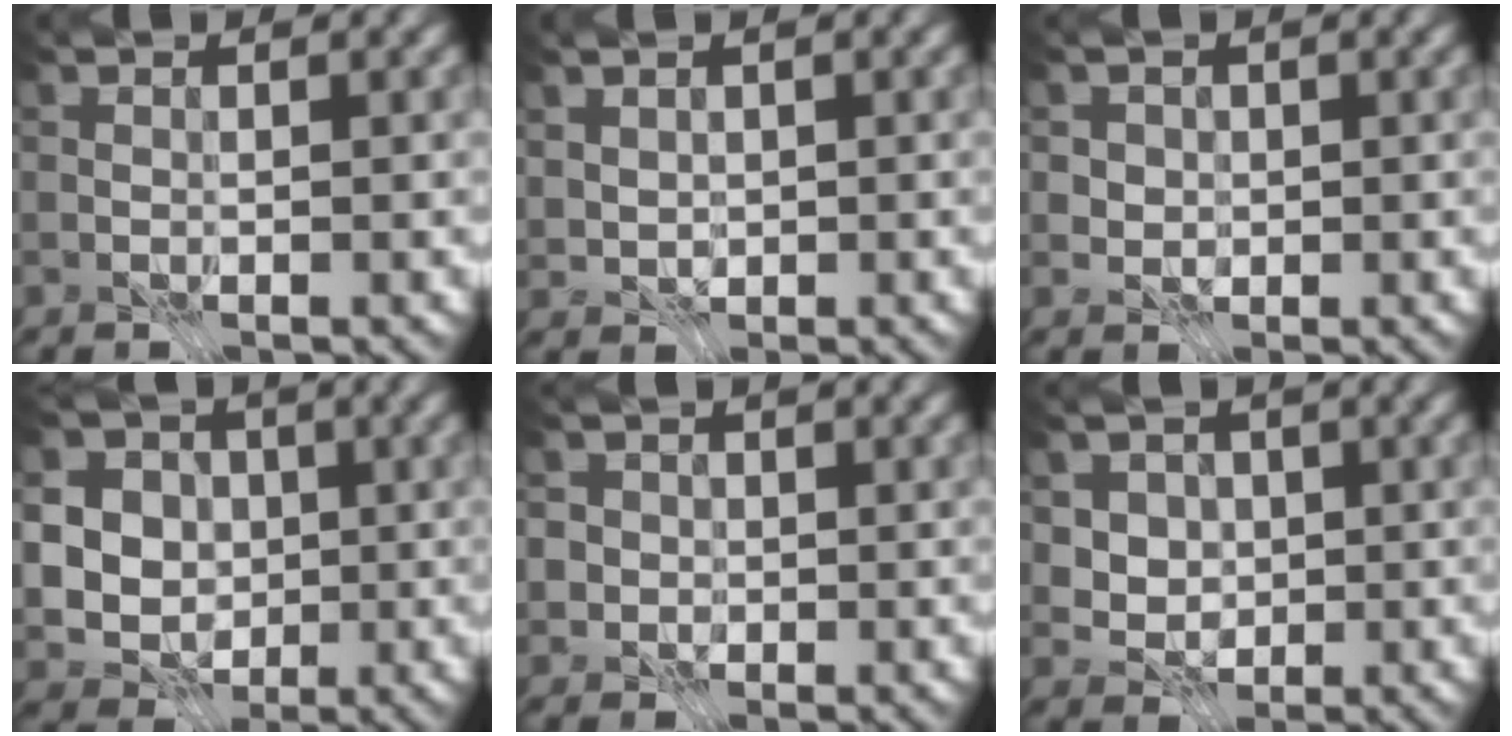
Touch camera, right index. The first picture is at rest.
{"total": 1.5, "force": [0.7, 1.1, 0.6], "torque": [-0.018, 0.000, 0.020]}
{"total": 1.7, "force": [0.4, 1.6, 0.5], "torque": [-0.015, -0.004, 0.019]}
{"total": 10.6, "force": [1.0, 9.7, 4.3], "torque": [-0.088, 0.018, 0.005]}
{"total": 2.3, "force": [0.2, 2.2, 0.4], "torque": [0.001, 0.004, 0.000]}
{"total": 3.2, "force": [0.6, 2.9, 1.2], "torque": [-0.028, -0.011, 0.022]}